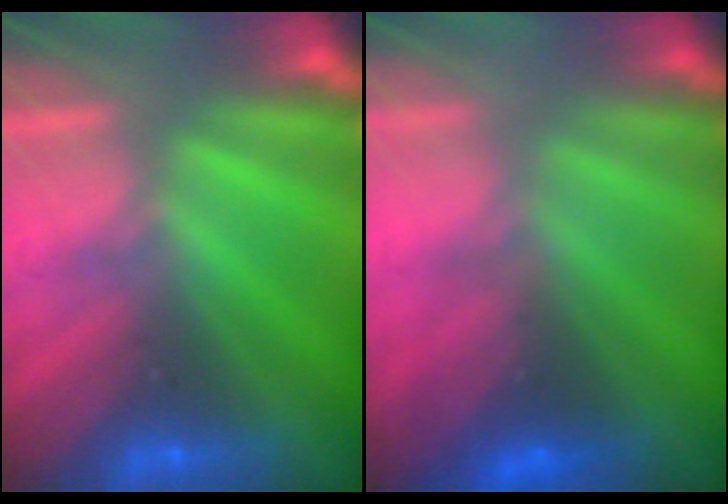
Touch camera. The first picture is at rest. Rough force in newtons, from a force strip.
{"total": 3.0}